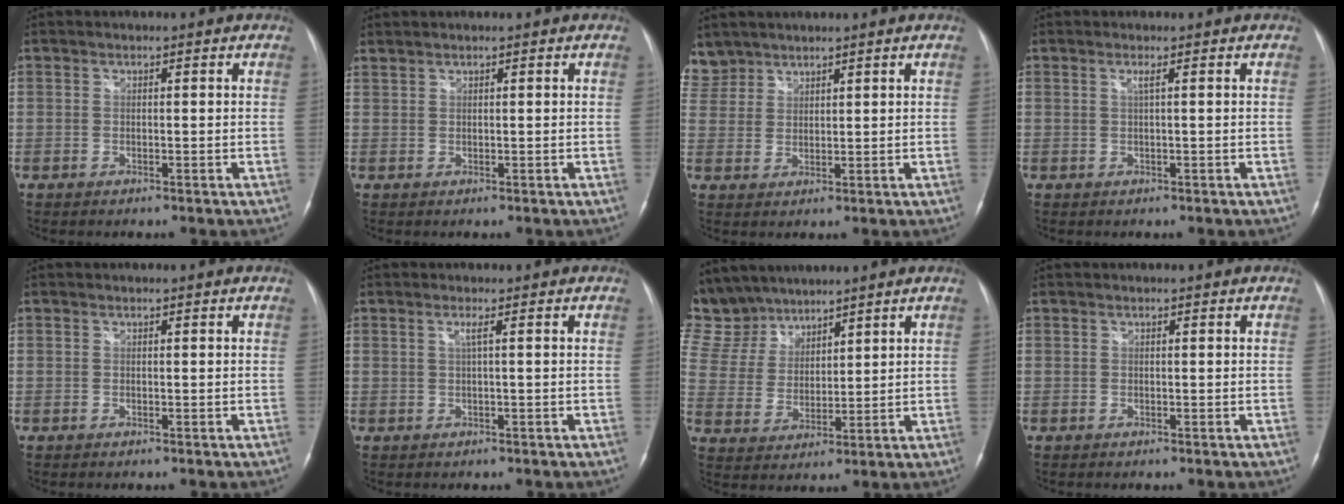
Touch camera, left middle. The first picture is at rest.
{"total": 5.6, "force": [4.8, 0.4, 2.9], "torque": [-0.091, 0.018, 0.116]}
{"total": 5.0, "force": [4.3, 2.5, -0.4], "torque": [0.012, 0.010, 0.091]}
{"total": 0.7, "force": [0.2, -0.2, 0.6], "torque": [-0.017, 0.000, 0.006]}
{"total": 0.0}
{"total": 1.0, "force": [0.2, -0.3, 0.9], "torque": [-0.022, 0.001, 0.004]}
{"total": 12.2, "force": [10.6, 5.7, 1.9], "torque": [-0.064, 0.024, 0.225]}
{"total": 0.0}